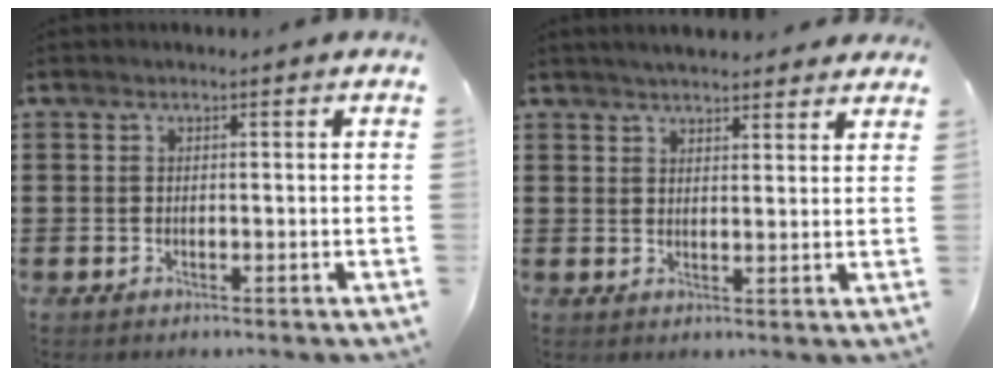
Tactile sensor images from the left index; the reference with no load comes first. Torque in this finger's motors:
{"motor_torque": [1.20, -0.94, 0.24, 0.10]}